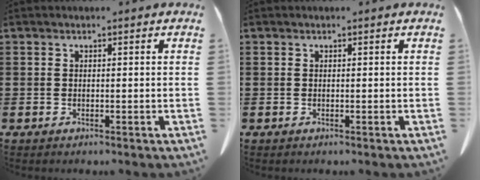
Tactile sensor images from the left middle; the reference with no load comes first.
{"total": 0.0}